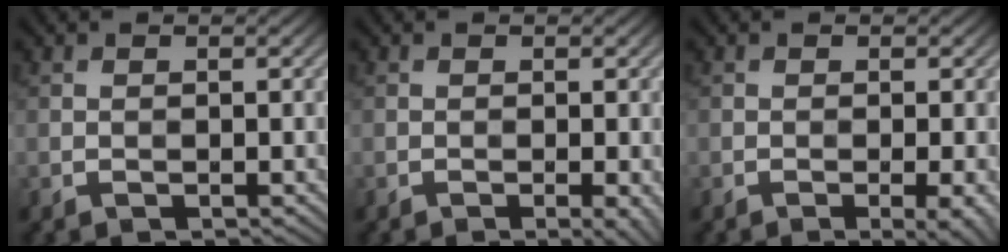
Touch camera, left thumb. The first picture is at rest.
{"total": 1.9, "force": [-0.7, 0.3, 1.7], "torque": [-0.024, -0.001, -0.011]}
{"total": 3.6, "force": [-1.4, 0.8, 3.2], "torque": [-0.042, 0.001, -0.019]}